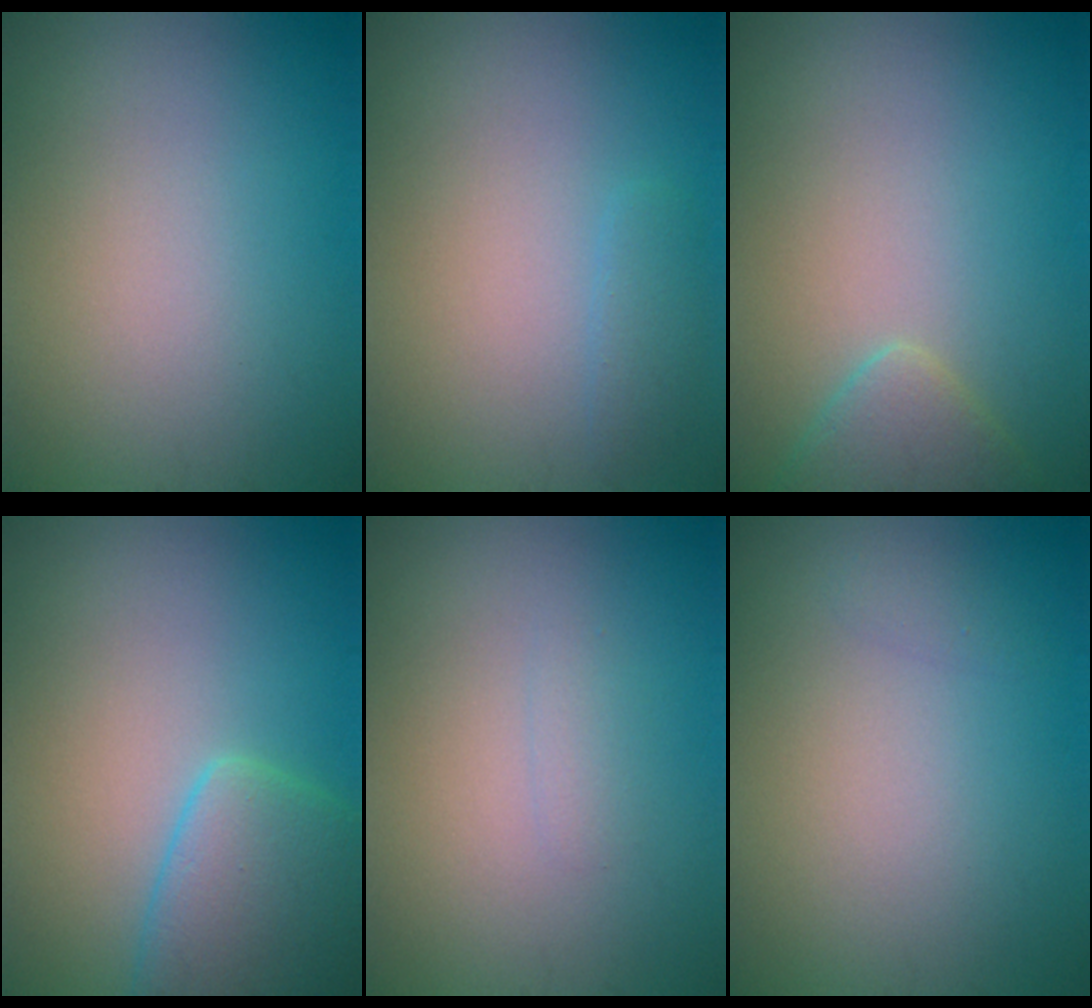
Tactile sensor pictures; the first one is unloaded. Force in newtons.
{"total": 1.2, "press": 1.2, "slide": 0.2}
{"total": 2.5, "press": 2.5, "slide": 0.2}
{"total": 5.3, "press": 5.3, "slide": 0.4}
{"total": 0.7, "press": 0.7, "slide": 0.1}
{"total": 0.5, "press": 0.5, "slide": 0.0}